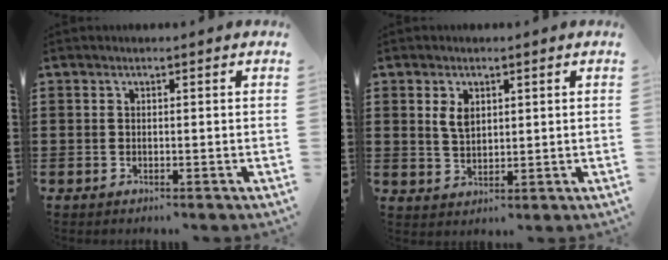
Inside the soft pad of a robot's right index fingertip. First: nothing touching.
{"total": 3.2, "force": [1.4, 1.9, 2.2], "torque": [-0.049, 0.007, 0.025]}